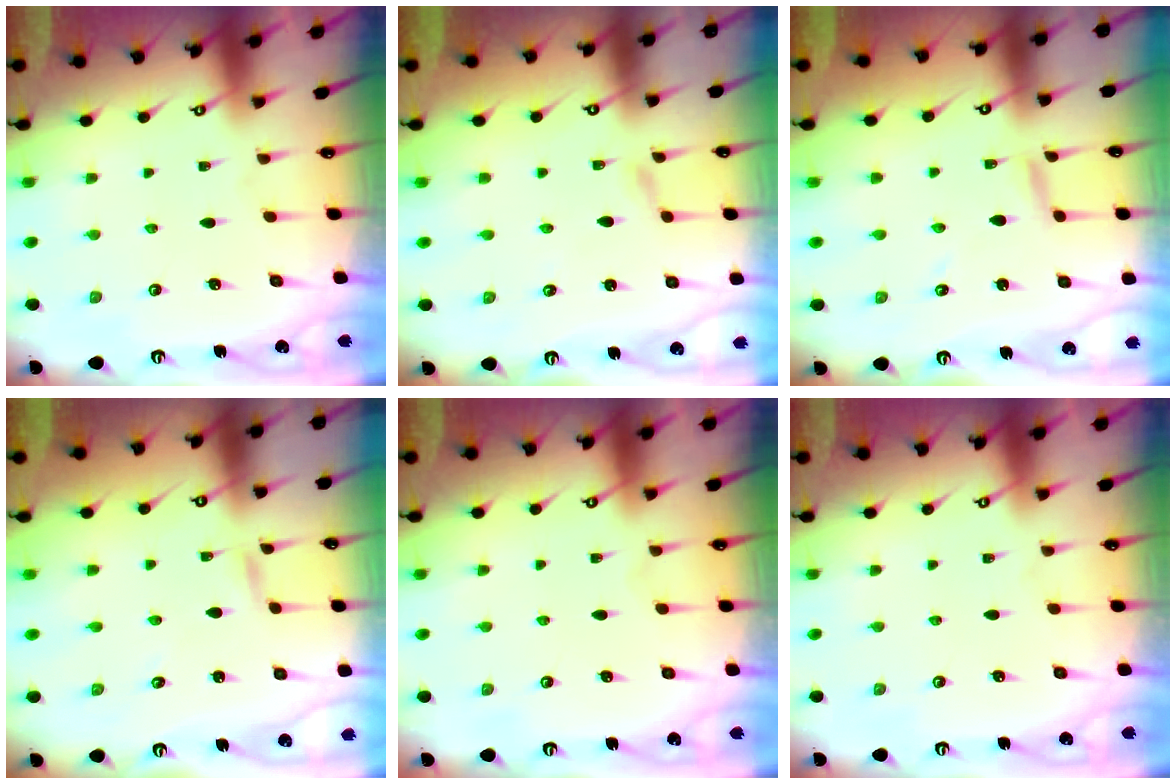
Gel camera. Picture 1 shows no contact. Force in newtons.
{"total": 1.6, "press": 1.6, "slide": 0.1}
{"total": 2.8, "press": 2.8, "slide": 0.2}
{"total": 2.4, "press": 2.4, "slide": 0.2}
{"total": 0.0}
{"total": 0.0}